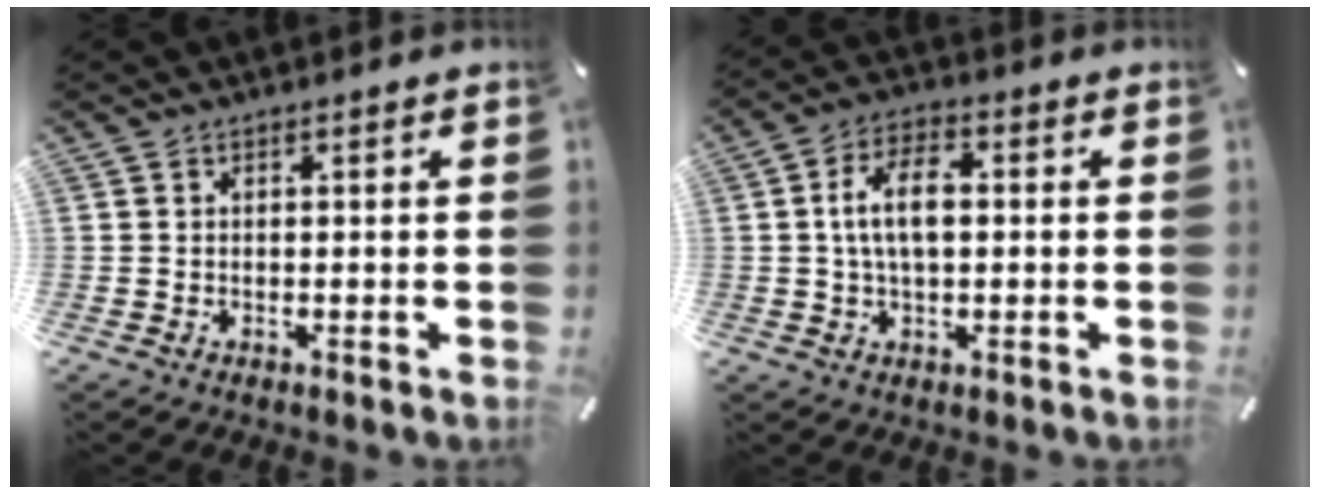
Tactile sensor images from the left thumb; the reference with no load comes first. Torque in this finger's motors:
{"motor_torque": [1.17, 1.10, 1.40, -0.12, 0.18]}